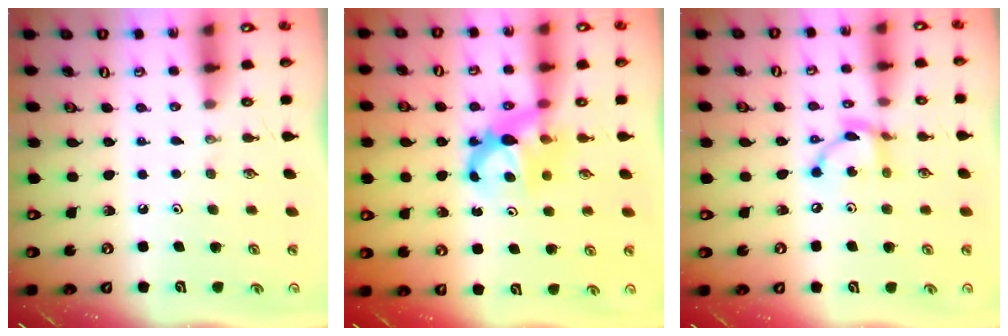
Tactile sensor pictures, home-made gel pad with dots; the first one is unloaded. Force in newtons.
{"total": 6.9, "press": 6.9, "slide": 0.4}
{"total": 8.4, "press": 8.4, "slide": 0.2}